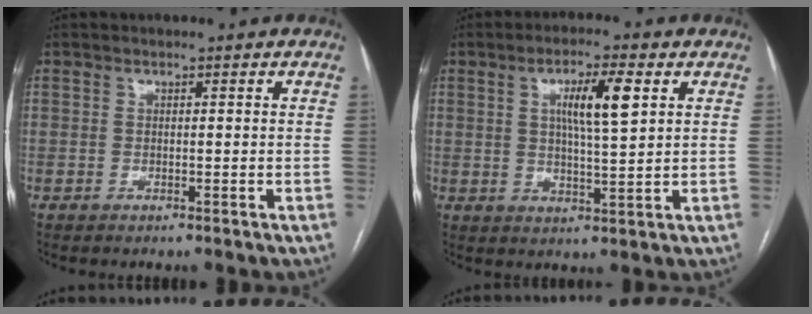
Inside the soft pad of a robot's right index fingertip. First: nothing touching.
{"total": 7.6, "force": [2.5, 0.9, 7.1], "torque": [-0.124, 0.004, 0.043]}